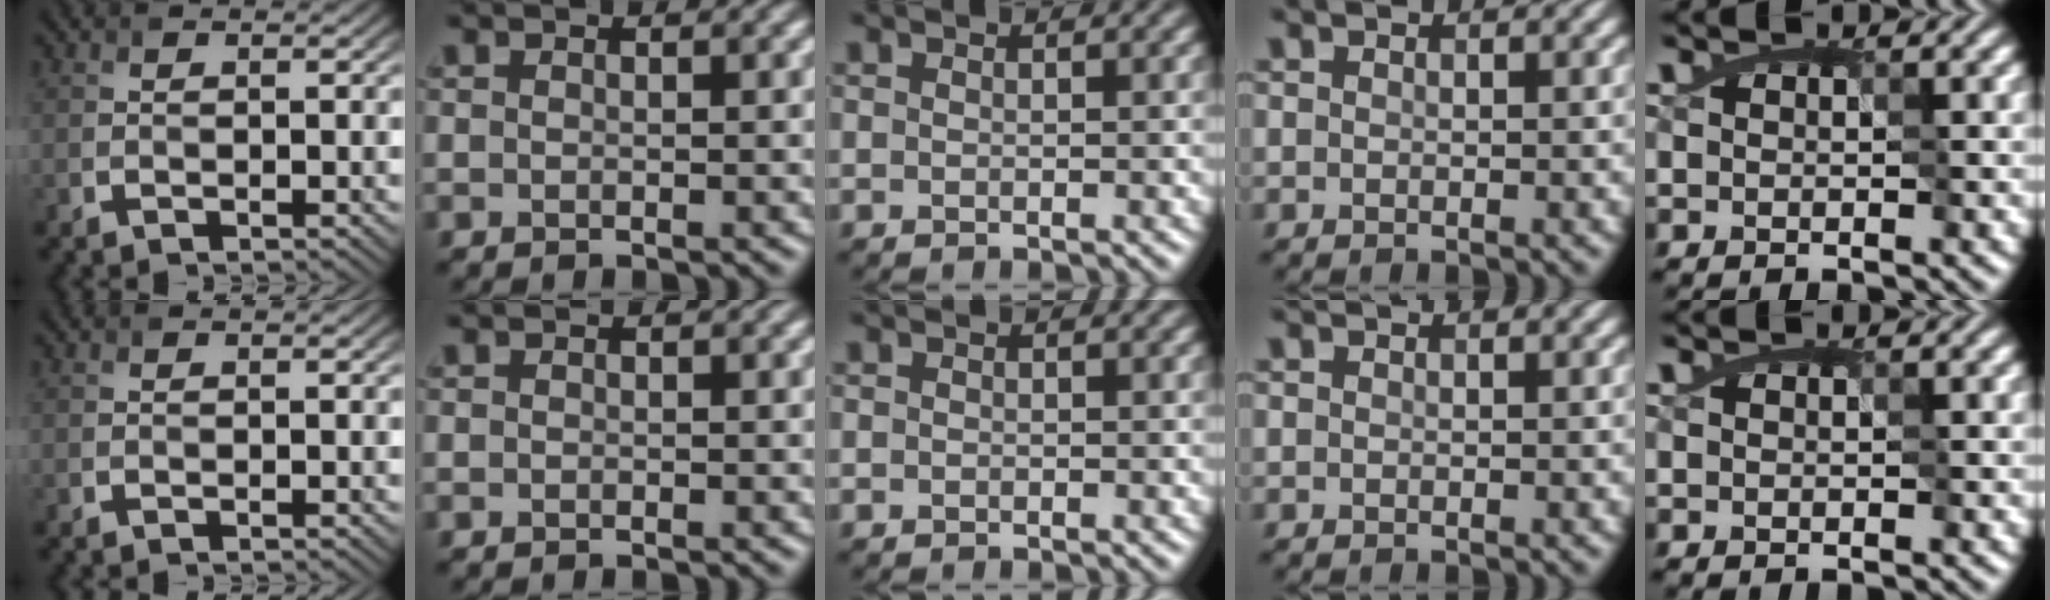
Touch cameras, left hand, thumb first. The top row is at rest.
{"index": {"total": 0.6, "force": [-0.4, -0.2, -0.3], "torque": [0.000, -0.004, -0.001]}, "middle": {"total": 0.5, "force": [-0.4, 0.2, 0.0], "torque": [0.000, 0.002, -0.011]}}